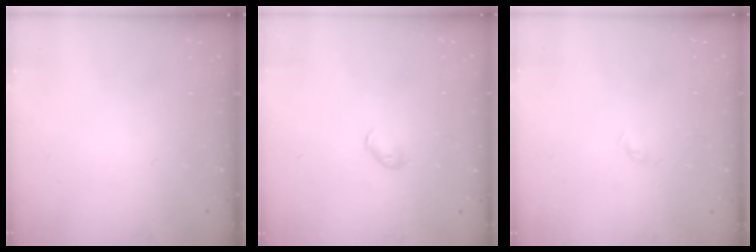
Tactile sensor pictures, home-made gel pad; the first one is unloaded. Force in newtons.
{"total": 4.6, "press": 4.6, "slide": 0.8}
{"total": 2.4, "press": 2.3, "slide": 0.3}